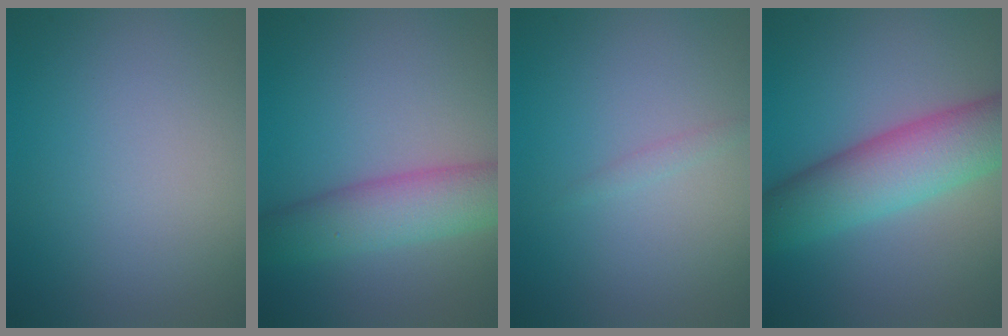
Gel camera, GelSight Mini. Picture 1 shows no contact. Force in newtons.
{"total": 5.5, "press": 5.5, "slide": 0.1}
{"total": 0.6, "press": 0.6, "slide": 0.0}
{"total": 7.6, "press": 7.6, "slide": 0.3}